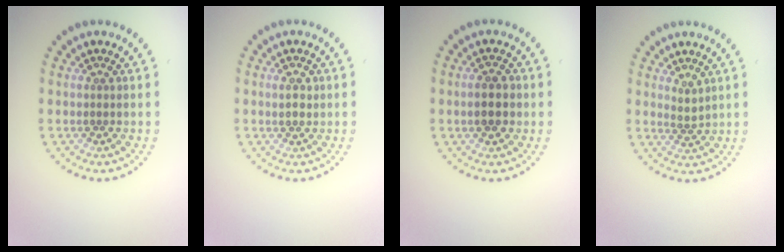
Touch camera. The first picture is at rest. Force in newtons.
{"total": 1.4, "press": 1.4, "slide": 0.3}
{"total": 2.6, "press": 2.6, "slide": 0.1}
{"total": 1.3, "press": 0.9, "slide": 0.9}